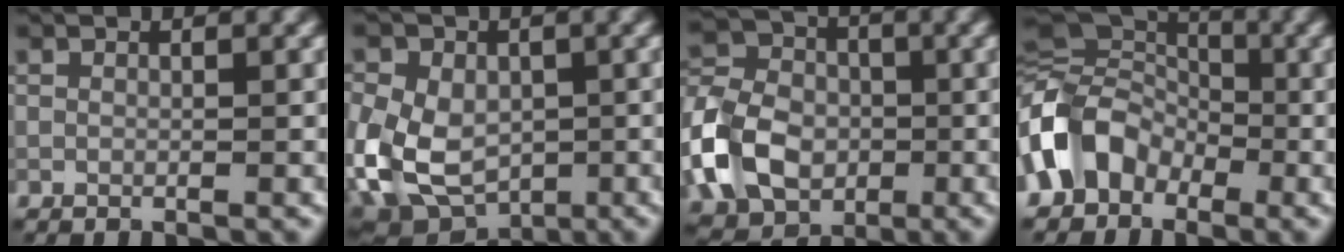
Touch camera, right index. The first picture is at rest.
{"total": 10.8, "force": [-2.4, 7.8, 7.1], "torque": [-0.143, -0.015, -0.043]}
{"total": 10.3, "force": [-3.1, 7.6, 6.2], "torque": [-0.143, 0.003, -0.080]}
{"total": 8.3, "force": [-3.2, 6.1, 4.7], "torque": [-0.090, 0.008, -0.077]}